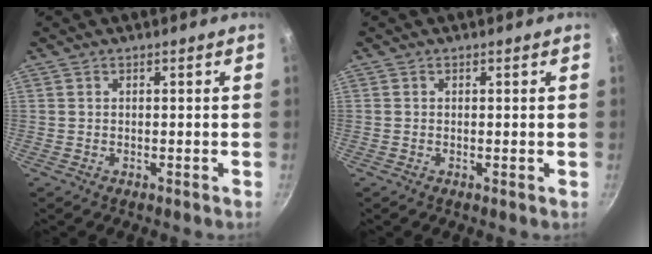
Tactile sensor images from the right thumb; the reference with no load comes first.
{"total": 0.0}